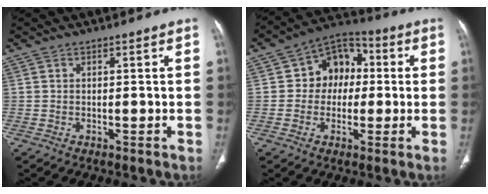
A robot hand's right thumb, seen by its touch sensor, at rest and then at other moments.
{"total": 10.7, "force": [0.8, 8.5, 6.4], "torque": [-0.046, 0.027, -0.001]}